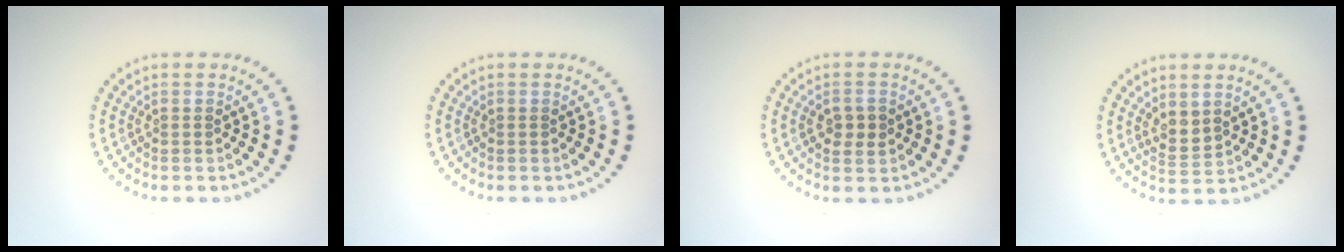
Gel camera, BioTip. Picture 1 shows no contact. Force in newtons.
{"total": 0.0}
{"total": 2.0, "press": 2.0, "slide": 0.1}
{"total": 2.1, "press": 1.7, "slide": 1.3}